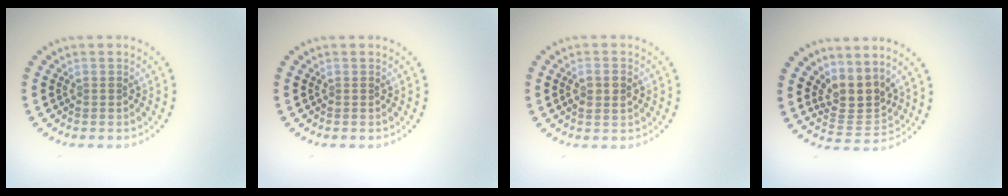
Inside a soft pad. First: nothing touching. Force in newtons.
{"total": 0.0}
{"total": 2.1, "press": 2.0, "slide": 0.4}
{"total": 3.2, "press": 2.4, "slide": 2.1}